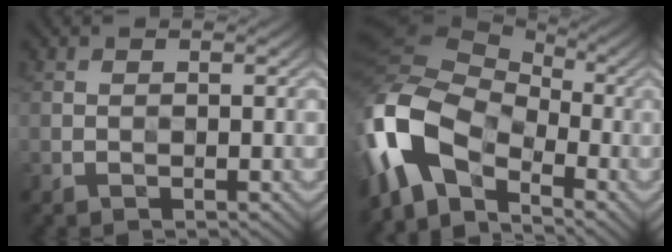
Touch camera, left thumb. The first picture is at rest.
{"total": 14.3, "force": [-4.4, 8.9, 10.3], "torque": [-0.249, -0.012, -0.096]}